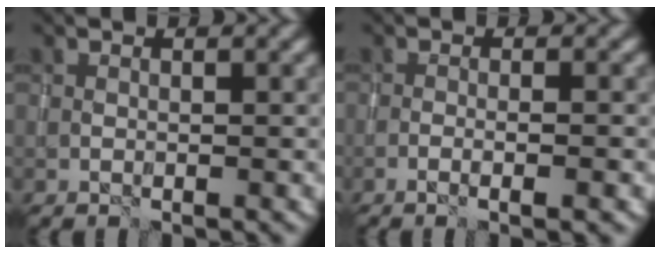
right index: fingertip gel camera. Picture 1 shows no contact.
{"total": 2.7, "force": [-1.0, 0.7, 2.4], "torque": [-0.025, 0.009, -0.024]}